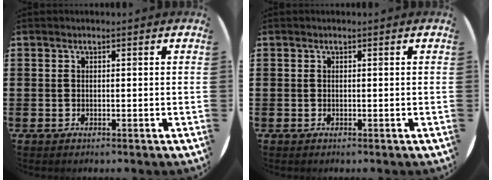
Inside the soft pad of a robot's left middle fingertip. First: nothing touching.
{"total": 0.0}